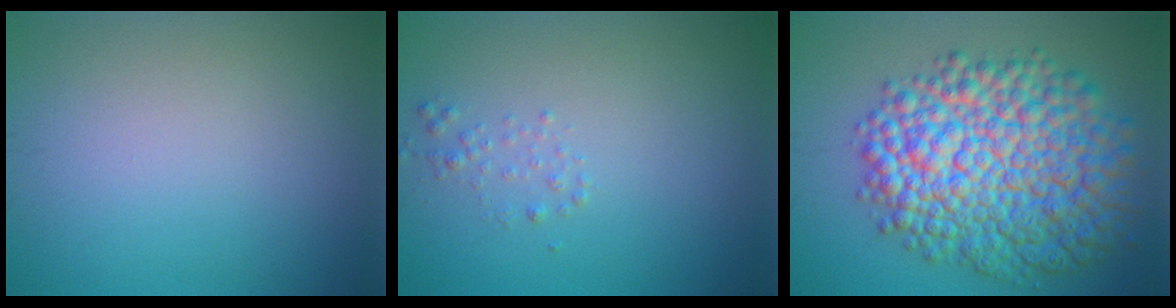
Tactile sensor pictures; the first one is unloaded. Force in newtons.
{"total": 1.0, "press": 1.0, "slide": 0.1}
{"total": 12.9, "press": 12.8, "slide": 0.3}